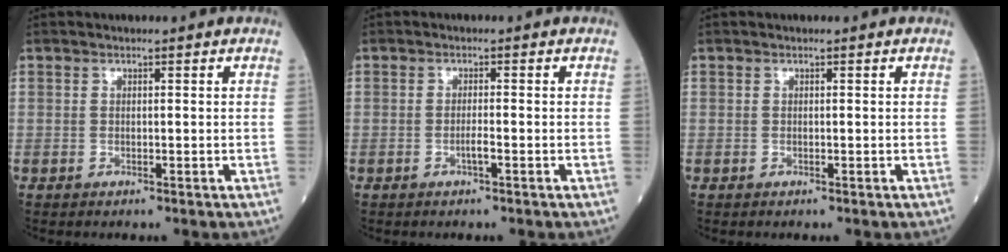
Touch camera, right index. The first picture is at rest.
{"total": 1.5, "force": [-0.6, -0.1, 1.3], "torque": [-0.026, 0.000, -0.013]}
{"total": 0.0}